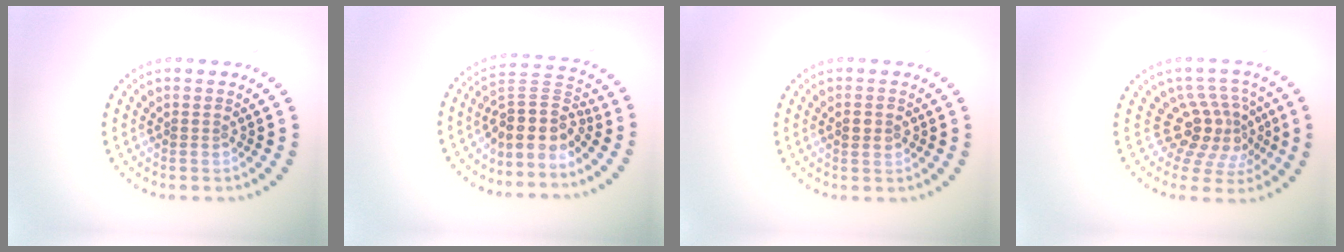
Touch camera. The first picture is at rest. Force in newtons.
{"total": 4.3, "press": 3.3, "slide": 2.7}
{"total": 1.9, "press": 1.9, "slide": 0.1}
{"total": 4.3, "press": 3.1, "slide": 3.0}